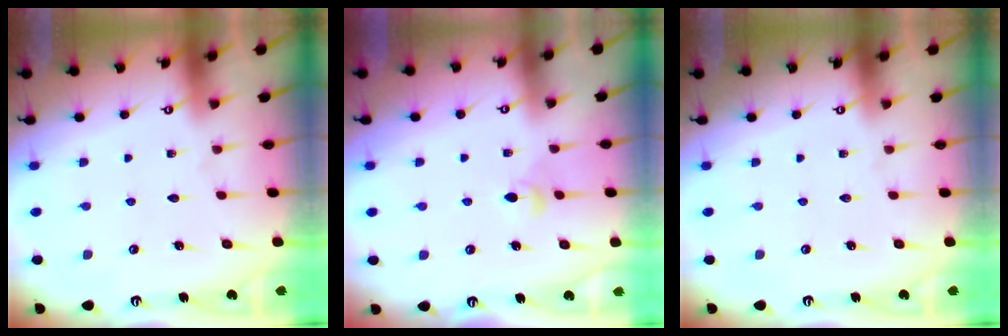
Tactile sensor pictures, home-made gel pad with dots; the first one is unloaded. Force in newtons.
{"total": 3.3, "press": 3.2, "slide": 0.8}
{"total": 0.0}